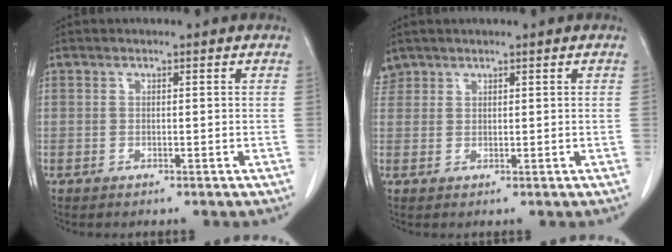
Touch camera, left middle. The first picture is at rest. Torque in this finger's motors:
{"motor_torque": [0.40, -0.40, 0.02, -0.01]}